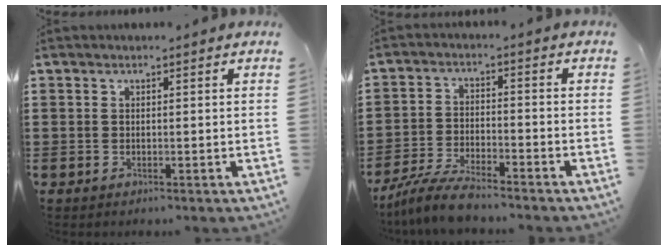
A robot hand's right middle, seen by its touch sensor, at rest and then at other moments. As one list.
[{"total": 6.0, "force": [-5.5, 0.5, 2.4], "torque": [-0.058, -0.006, -0.109]}]